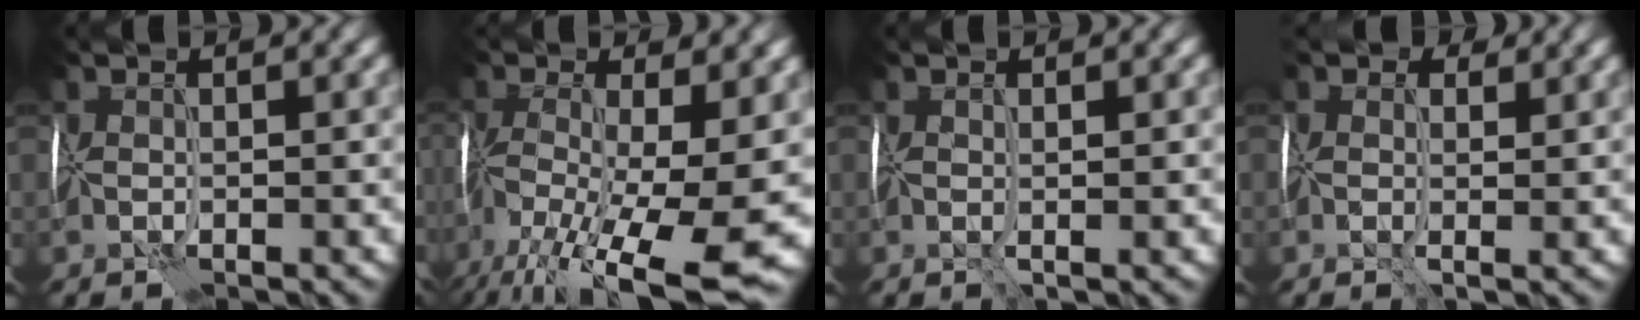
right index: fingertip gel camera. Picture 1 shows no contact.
{"total": 14.6, "force": [-6.0, 5.6, 12.1], "torque": [-0.245, -0.006, -0.098]}
{"total": 0.6, "force": [0.3, -0.2, 0.5], "torque": [-0.020, -0.003, 0.003]}
{"total": 2.4, "force": [0.7, 1.7, 1.4], "torque": [-0.032, 0.009, 0.007]}